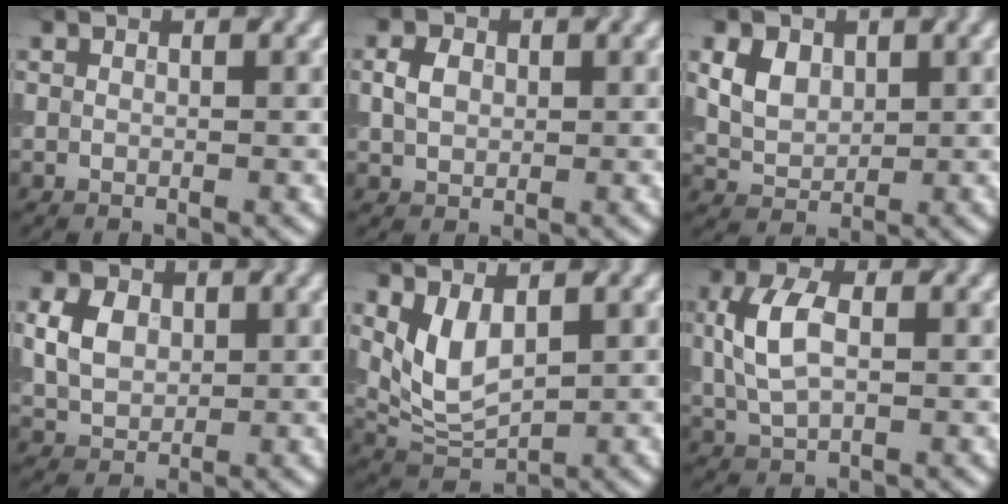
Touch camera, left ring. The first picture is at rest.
{"total": 2.3, "force": [0.2, 1.7, 1.5], "torque": [-0.035, 0.008, 0.007]}
{"total": 5.1, "force": [2.0, 3.6, 3.0], "torque": [-0.072, 0.021, 0.040]}
{"total": 3.7, "force": [0.7, 2.8, 2.4], "torque": [-0.057, 0.009, 0.019]}
{"total": 4.2, "force": [1.2, 2.3, 3.3], "torque": [-0.074, 0.000, 0.035]}
{"total": 5.0, "force": [0.6, 2.9, 4.0], "torque": [-0.096, 0.011, 0.017]}